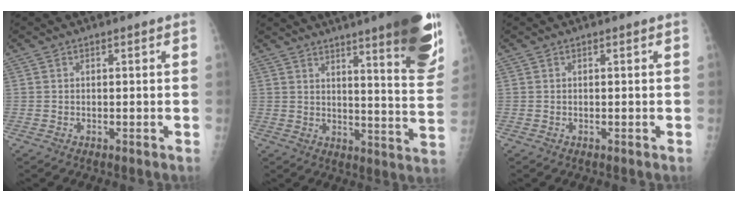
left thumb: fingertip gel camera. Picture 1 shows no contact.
{"total": 20.4, "force": [12.9, 2.7, 15.6], "torque": [-0.183, -0.067, 0.164]}
{"total": 0.0}